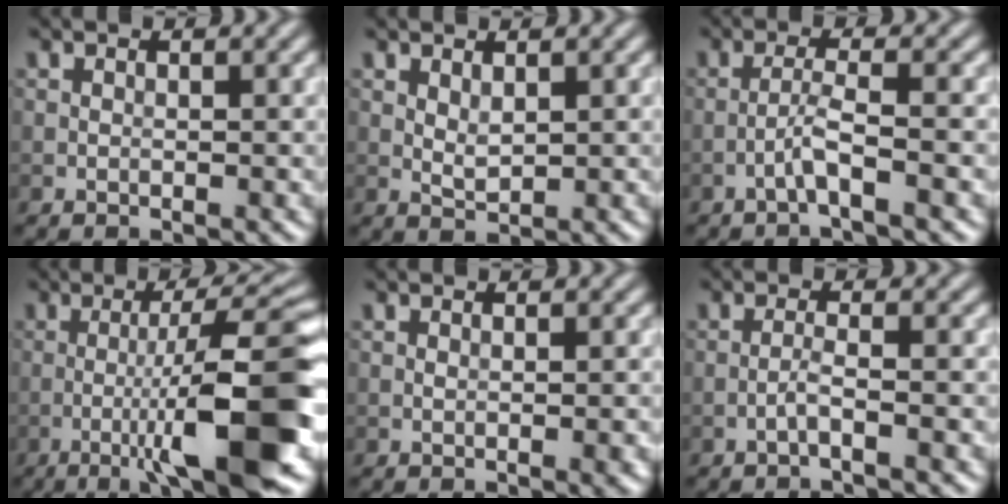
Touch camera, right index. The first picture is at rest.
{"total": 1.3, "force": [0.7, 0.6, 0.9], "torque": [-0.021, -0.003, 0.019]}
{"total": 2.4, "force": [-1.3, -0.1, 2.0], "torque": [-0.040, 0.011, -0.031]}
{"total": 10.8, "force": [-2.9, 1.5, 10.3], "torque": [-0.145, 0.014, -0.047]}
{"total": 1.2, "force": [-0.2, 0.2, 1.2], "torque": [-0.018, -0.003, -0.002]}
{"total": 1.6, "force": [-0.9, 0.1, 1.4], "torque": [-0.025, 0.008, -0.023]}